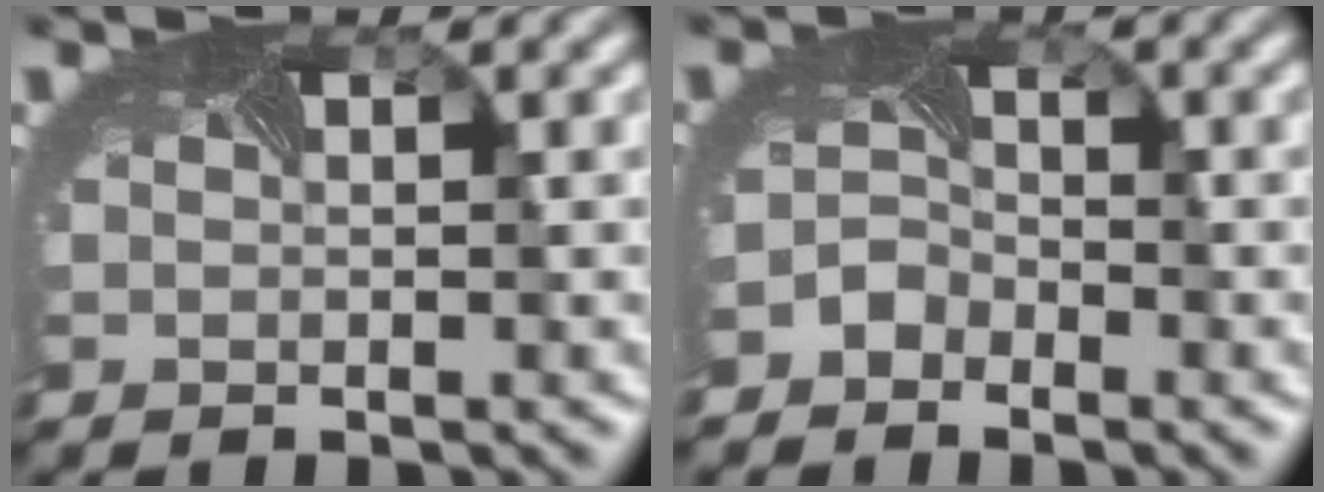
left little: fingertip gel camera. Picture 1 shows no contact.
{"total": 1.9, "force": [-1.7, 0.8, -0.1], "torque": [-0.002, 0.003, -0.035]}